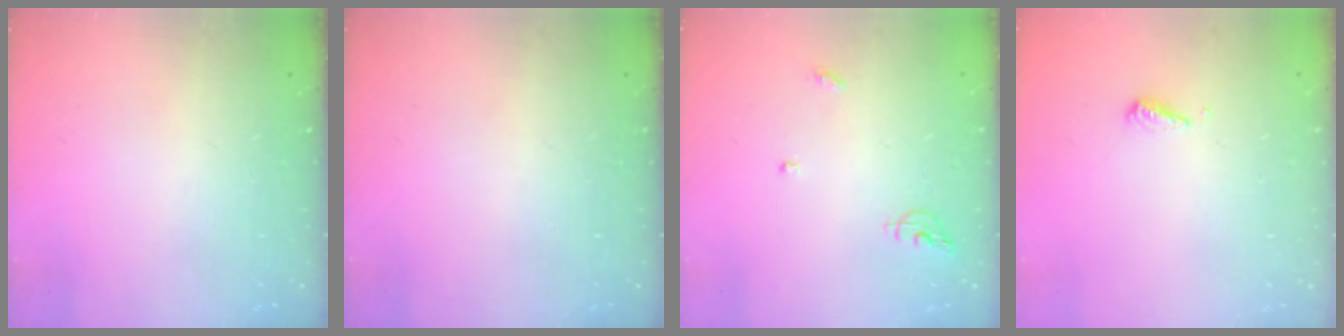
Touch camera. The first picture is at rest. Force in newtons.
{"total": 0.0}
{"total": 5.9, "press": 5.9, "slide": 0.2}
{"total": 3.0, "press": 3.0, "slide": 0.2}